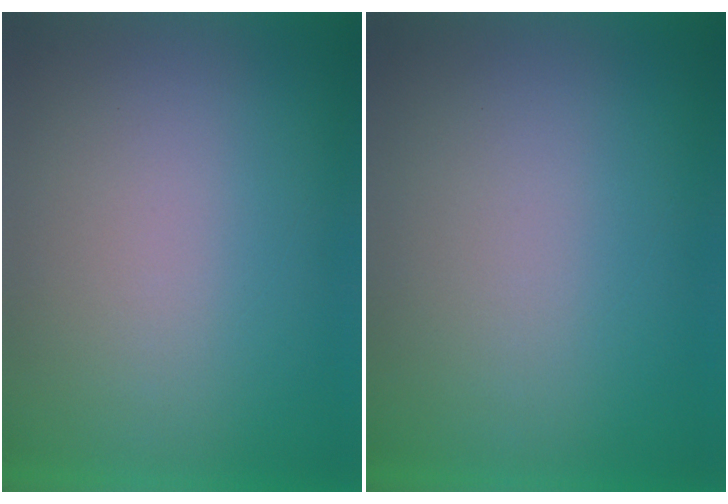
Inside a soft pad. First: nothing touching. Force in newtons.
{"total": 0.0}